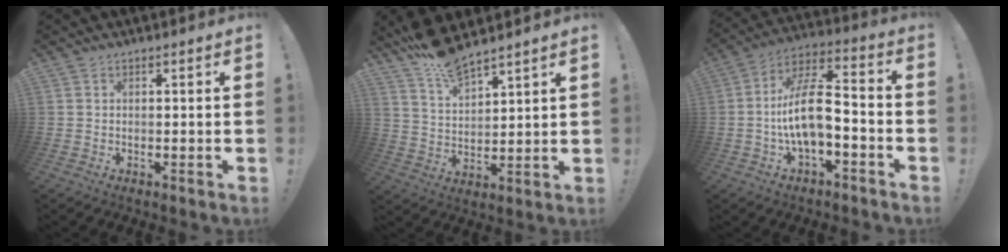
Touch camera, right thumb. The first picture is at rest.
{"total": 9.3, "force": [8.3, 1.9, 3.6], "torque": [-0.083, -0.052, 0.156]}
{"total": 14.3, "force": [-2.9, 5.8, 12.8], "torque": [-0.235, 0.019, -0.051]}